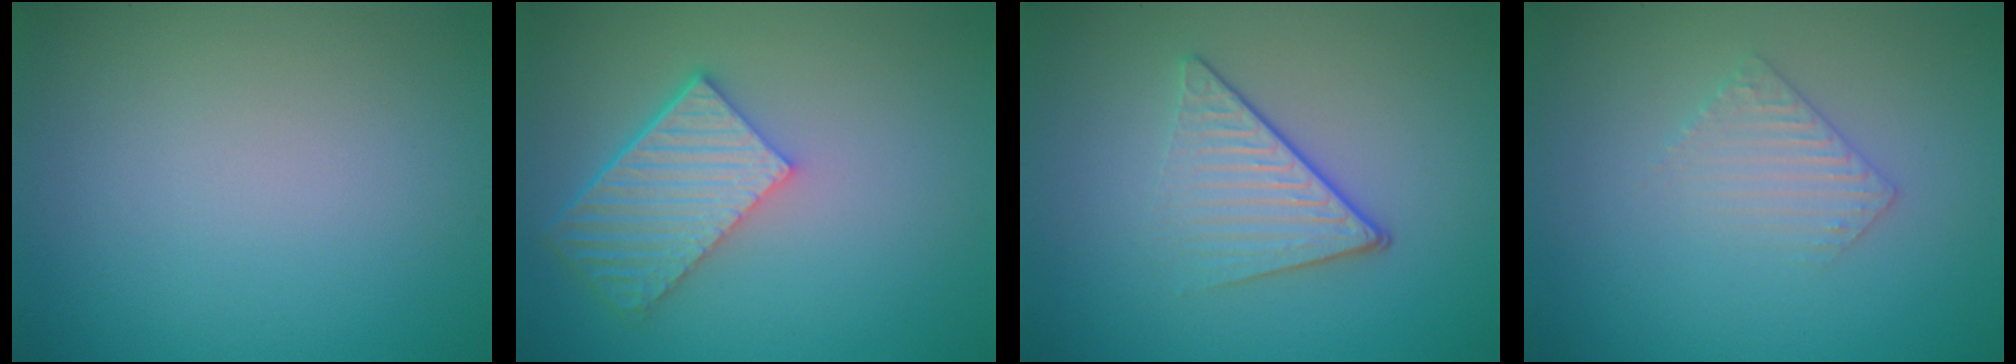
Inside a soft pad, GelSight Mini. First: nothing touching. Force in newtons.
{"total": 5.5, "press": 4.2, "slide": 3.7}
{"total": 4.2, "press": 2.7, "slide": 3.2}
{"total": 1.9, "press": 1.9, "slide": 0.5}